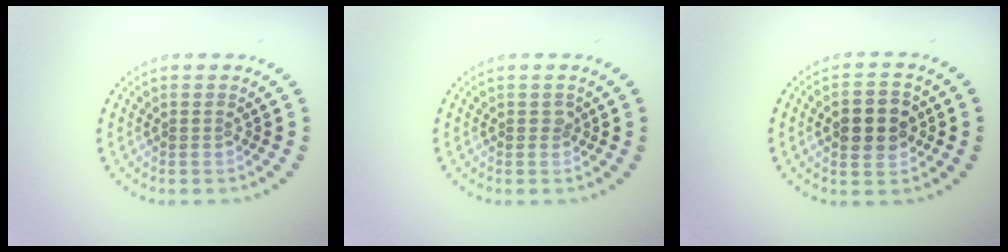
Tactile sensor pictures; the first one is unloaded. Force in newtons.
{"total": 0.6, "press": 0.6, "slide": 0.2}
{"total": 4.6, "press": 4.6, "slide": 0.3}